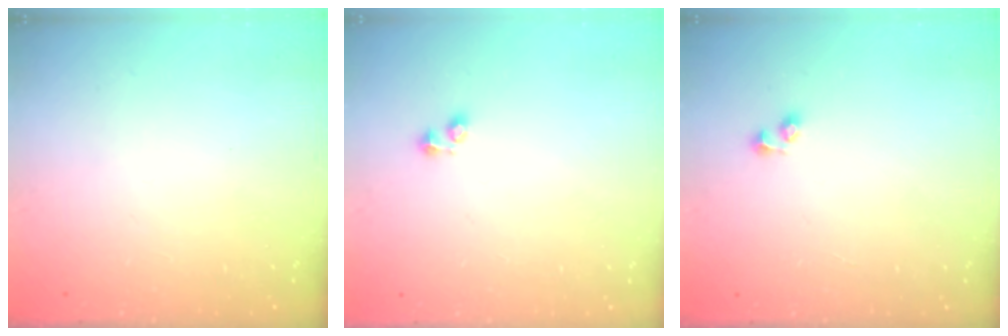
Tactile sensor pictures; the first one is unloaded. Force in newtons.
{"total": 1.9, "press": 1.9, "slide": 0.5}
{"total": 2.6, "press": 2.3, "slide": 1.2}